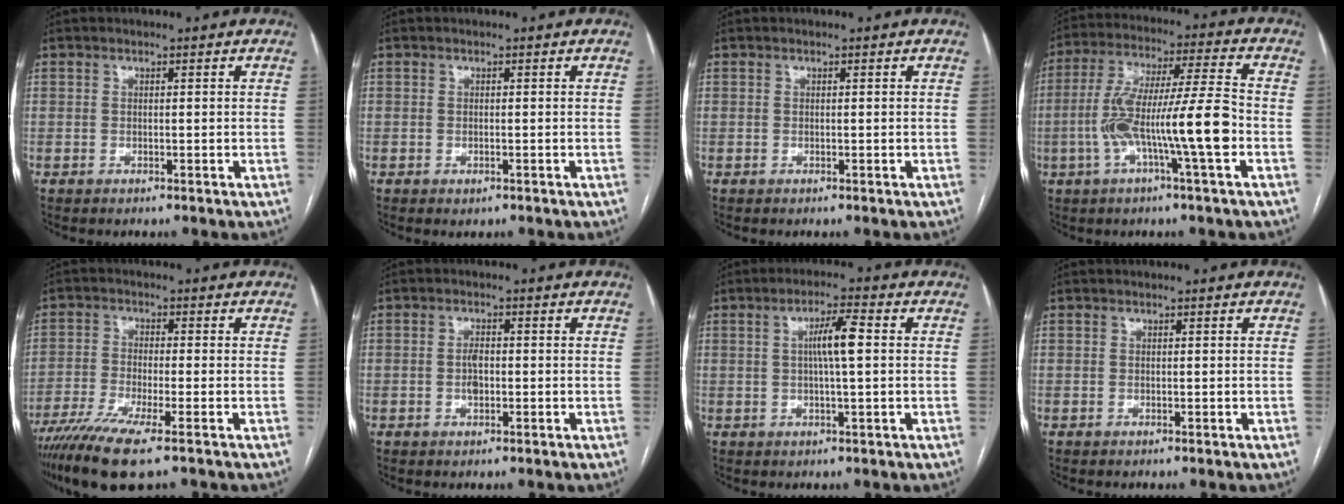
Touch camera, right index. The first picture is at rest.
{"total": 0.7, "force": [-0.3, 0.4, 0.5], "torque": [-0.007, -0.002, 0.000]}
{"total": 0.0}
{"total": 14.1, "force": [-3.6, 0.3, 13.7], "torque": [-0.260, 0.013, -0.067]}
{"total": 9.6, "force": [-6.6, 0.3, 7.0], "torque": [-0.131, -0.022, -0.115]}
{"total": 2.2, "force": [-0.3, 1.1, 1.9], "torque": [-0.036, 0.002, -0.005]}
{"total": 5.4, "force": [0.7, 0.4, 5.3], "torque": [-0.097, 0.007, 0.011]}
{"total": 0.0}